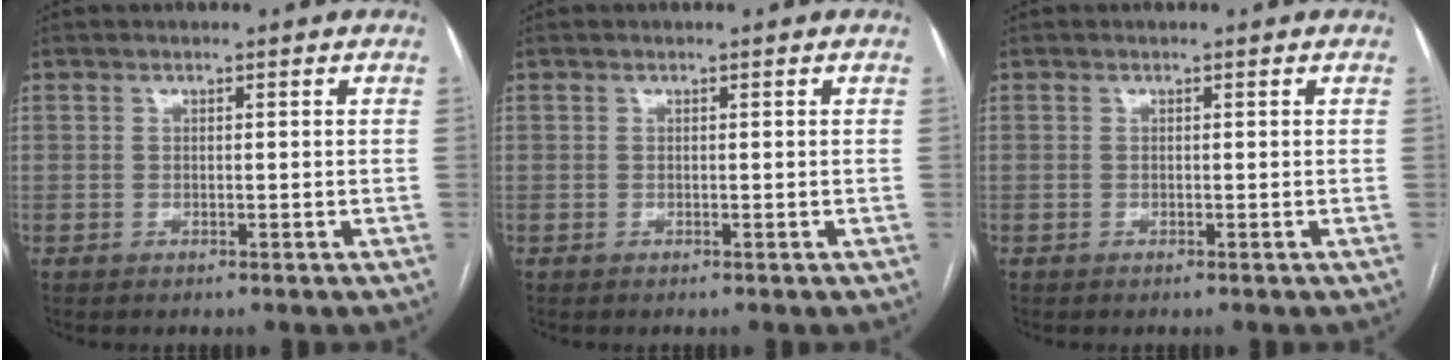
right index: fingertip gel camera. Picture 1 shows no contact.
{"total": 0.0}
{"total": 0.0}